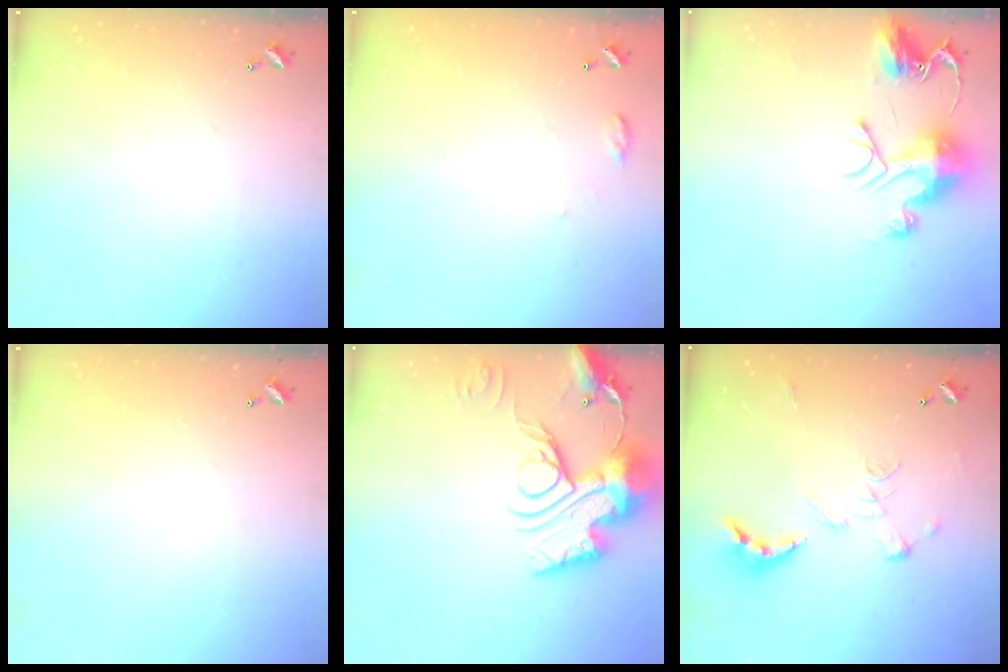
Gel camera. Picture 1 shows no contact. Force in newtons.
{"total": 5.9, "press": 5.8, "slide": 0.7}
{"total": 12.0, "press": 12.0, "slide": 1.1}
{"total": 0.0}
{"total": 18.7, "press": 18.6, "slide": 1.7}
{"total": 2.5, "press": 2.0, "slide": 1.5}